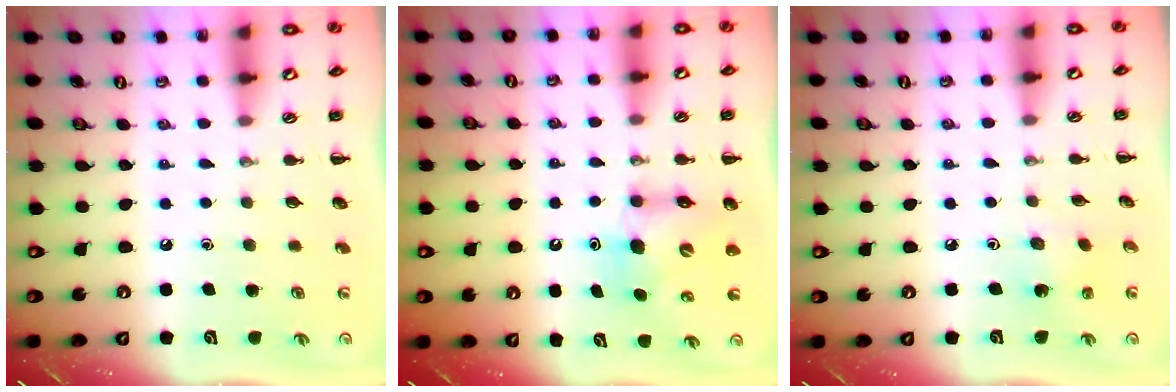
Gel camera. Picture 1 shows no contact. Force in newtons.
{"total": 7.0, "press": 6.9, "slide": 0.9}
{"total": 2.4, "press": 2.2, "slide": 0.8}